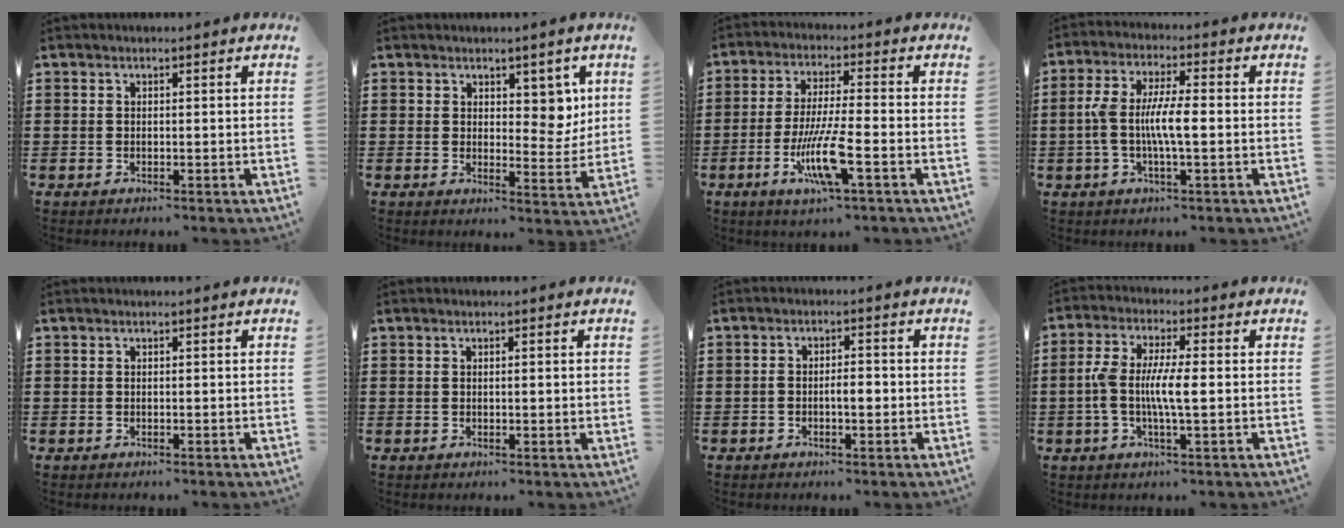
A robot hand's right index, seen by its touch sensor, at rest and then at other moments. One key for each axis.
{"total": 5.0, "fx": 2.8, "fy": 3.1, "fz": 2.8, "tx": -0.040, "ty": -0.003, "tz": 0.045}
{"total": 9.1, "fx": -3.5, "fy": 1.1, "fz": 8.3, "tx": -0.175, "ty": -0.018, "tz": -0.069}
{"total": 6.7, "fx": -0.9, "fy": 1.7, "fz": 6.4, "tx": -0.134, "ty": -0.003, "tz": -0.023}
{"total": 0.0}
{"total": 0.6, "fx": 0.1, "fy": 0.0, "fz": 0.6, "tx": -0.010, "ty": 0.000, "tz": 0.002}
{"total": 2.8, "fx": -0.6, "fy": 1.0, "fz": 2.5, "tx": -0.048, "ty": 0.004, "tz": -0.012}
{"total": 6.6, "fx": -0.6, "fy": 1.5, "fz": 6.4, "tx": -0.135, "ty": -0.005, "tz": -0.020}